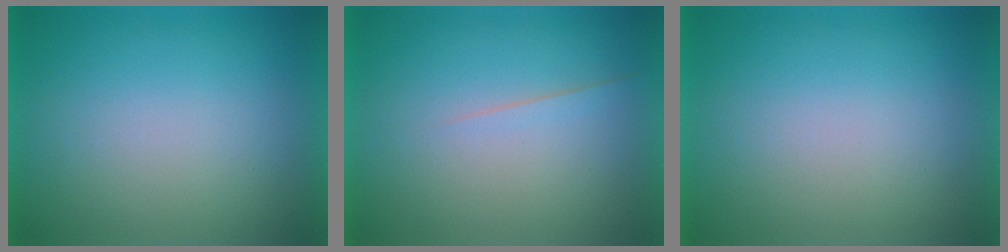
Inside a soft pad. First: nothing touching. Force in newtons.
{"total": 1.6}
{"total": 0.0}